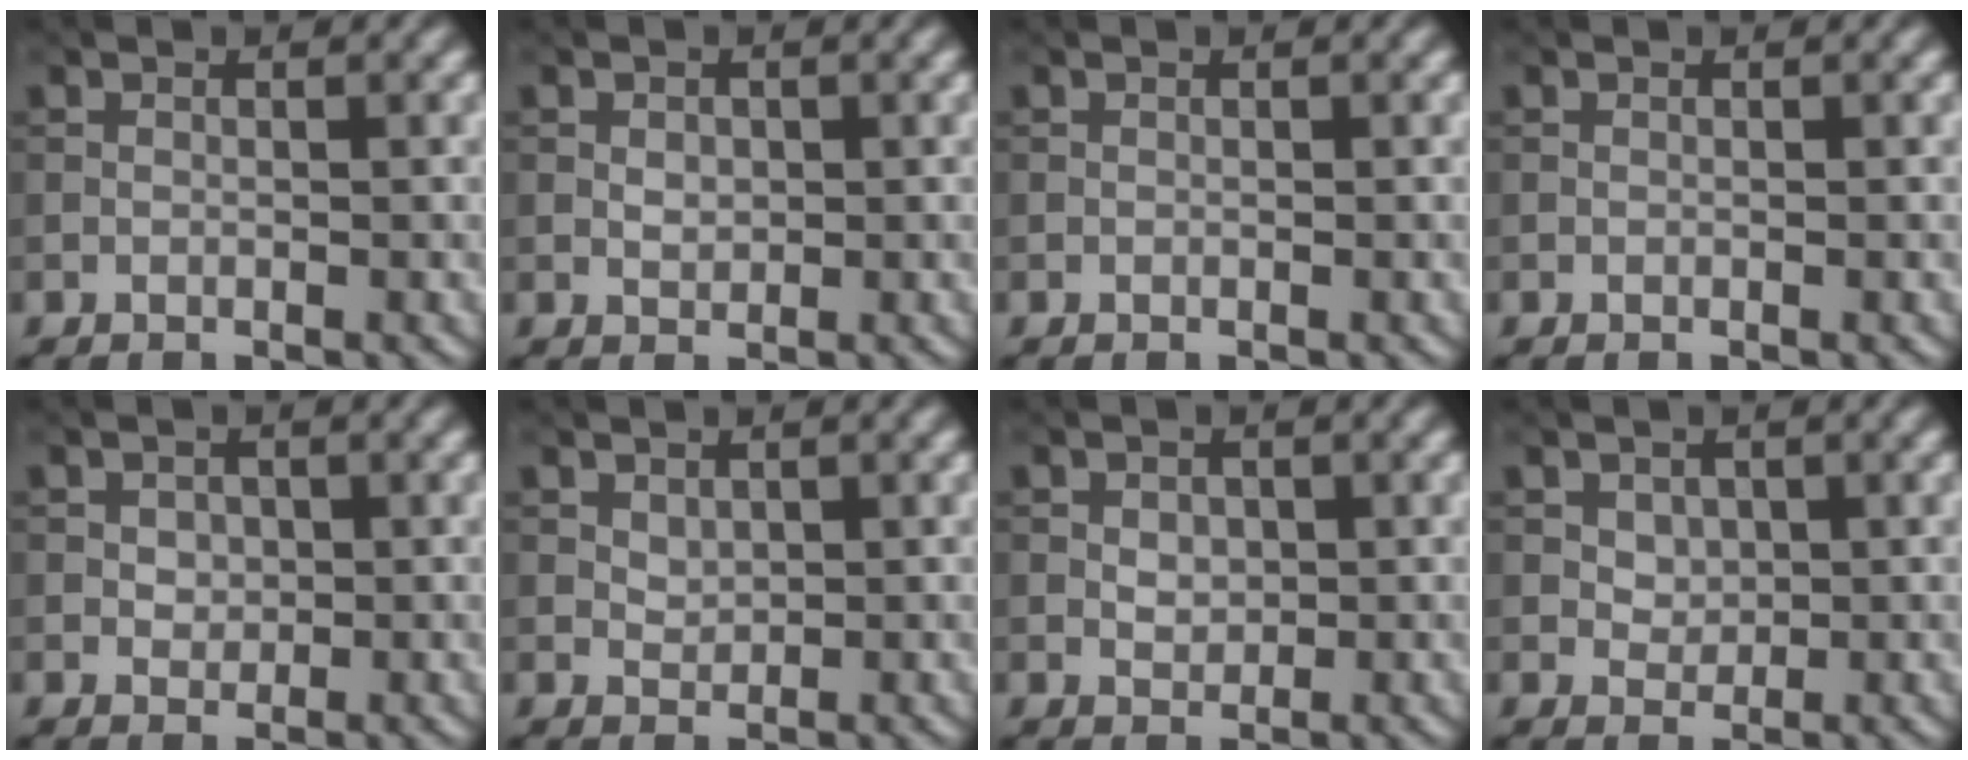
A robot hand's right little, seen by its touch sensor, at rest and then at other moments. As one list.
[{"total": 1.2, "force": [0.1, 0.9, 0.8], "torque": [-0.013, -0.001, 0.002]}, {"total": 0.0}, {"total": 0.0}, {"total": 1.3, "force": [0.2, 1.1, 0.6], "torque": [-0.010, -0.002, 0.004]}, {"total": 1.1, "force": [0.5, 0.8, 0.5], "torque": [-0.011, -0.003, 0.013]}, {"total": 1.6, "force": [0.2, 1.2, 1.0], "torque": [-0.018, -0.001, 0.003]}, {"total": 1.5, "force": [0.5, 1.2, 0.6], "torque": [-0.012, -0.006, 0.012]}]